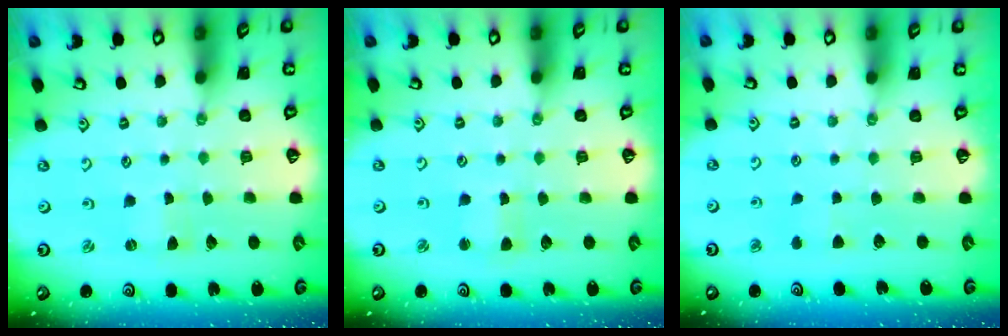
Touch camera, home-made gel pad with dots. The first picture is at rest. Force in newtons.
{"total": 1.7, "press": 1.7, "slide": 0.2}
{"total": 3.0, "press": 3.0, "slide": 0.3}